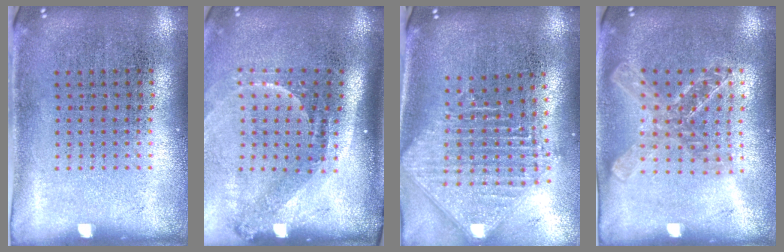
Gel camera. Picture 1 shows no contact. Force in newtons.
{"total": 2.2, "press": 1.5, "slide": 1.6}
{"total": 2.5, "press": 1.9, "slide": 1.6}
{"total": 1.6, "press": 1.4, "slide": 0.7}